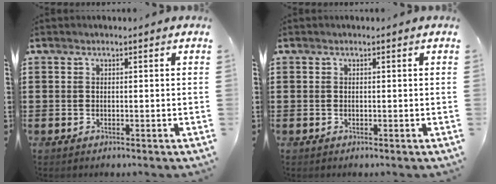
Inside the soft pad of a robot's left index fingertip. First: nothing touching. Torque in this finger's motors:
{"motor_torque": [-0.01, -0.12, 0.04, -0.01]}